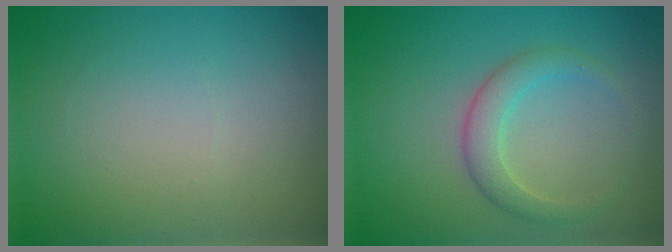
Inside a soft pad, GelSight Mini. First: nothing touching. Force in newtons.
{"total": 2.3, "press": 2.3, "slide": 0.1}